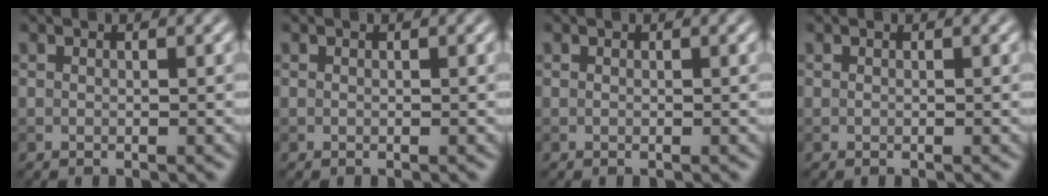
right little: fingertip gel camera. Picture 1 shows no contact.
{"total": 0.0}
{"total": 0.0}
{"total": 0.0}